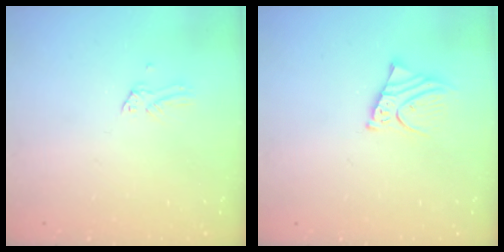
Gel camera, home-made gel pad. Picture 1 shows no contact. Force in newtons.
{"total": 5.4, "press": 5.3, "slide": 0.7}